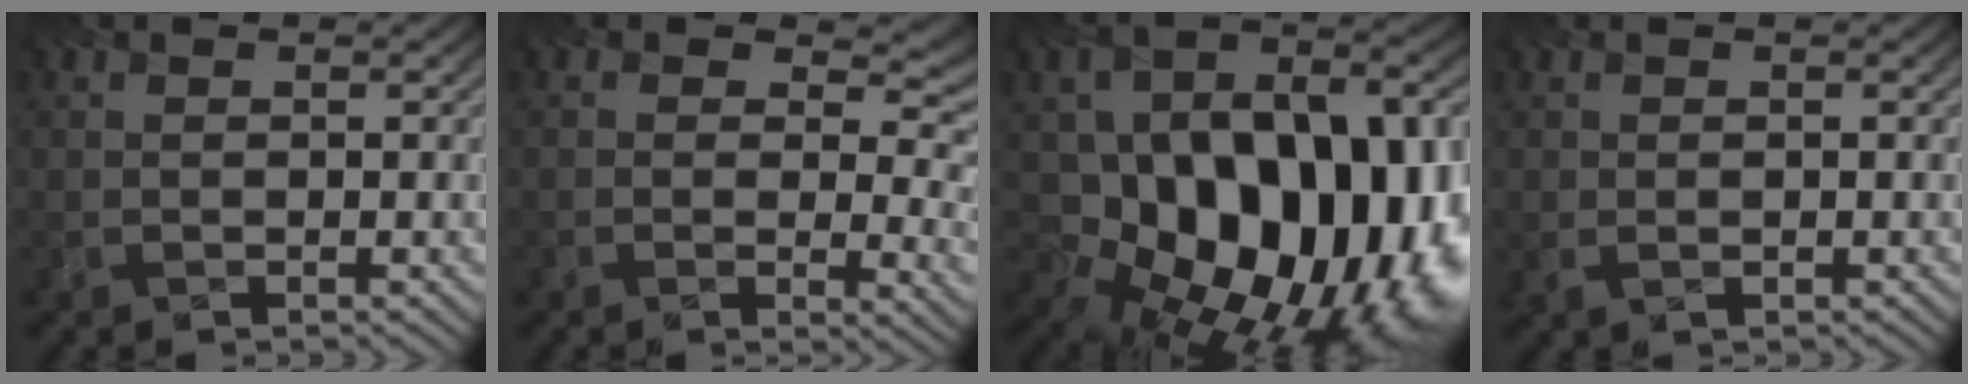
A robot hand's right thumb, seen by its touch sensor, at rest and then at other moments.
{"total": 6.9, "force": [3.5, 3.8, 4.6], "torque": [-0.083, -0.002, 0.068]}
{"total": 19.1, "force": [-4.4, 13.3, 13.1], "torque": [-0.148, -0.039, -0.057]}
{"total": 0.0}